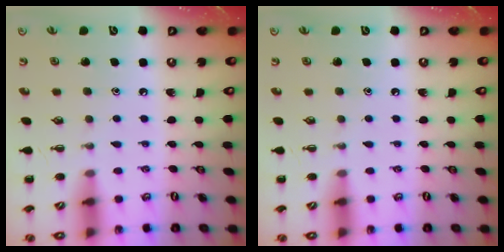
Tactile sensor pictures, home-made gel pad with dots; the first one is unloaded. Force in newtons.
{"total": 0.0}